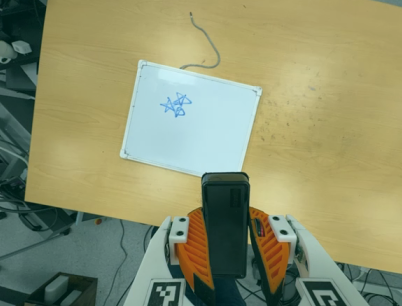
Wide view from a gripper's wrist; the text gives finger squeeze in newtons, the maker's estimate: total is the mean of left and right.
{"total": 9.9, "left": 8.0, "right": 11.8}